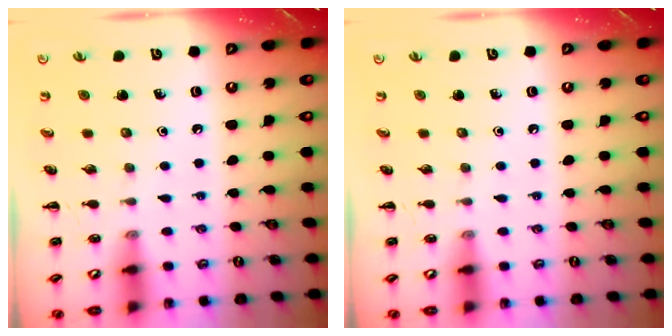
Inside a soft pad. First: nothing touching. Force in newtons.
{"total": 0.0}